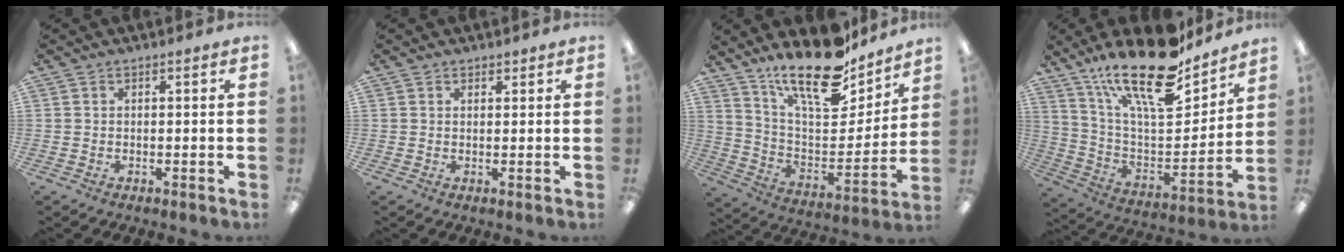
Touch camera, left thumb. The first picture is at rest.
{"total": 1.2, "force": [1.0, 0.7, 0.0], "torque": [0.000, 0.001, 0.018]}
{"total": 20.5, "force": [16.4, 6.6, 10.3], "torque": [-0.180, -0.113, 0.283]}
{"total": 24.3, "force": [17.4, 8.4, 14.7], "torque": [-0.249, -0.110, 0.298]}